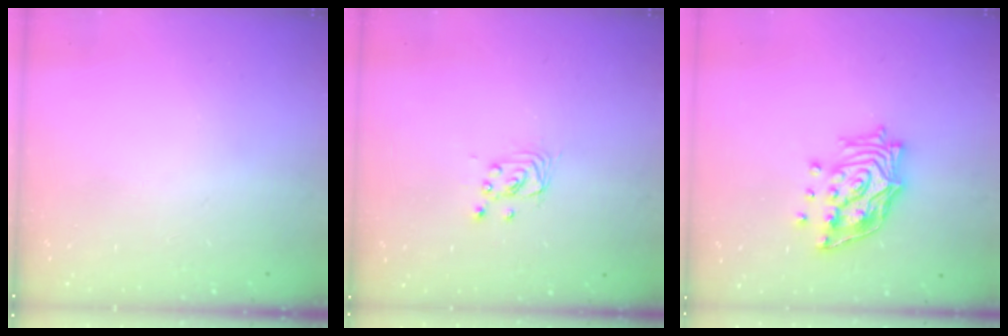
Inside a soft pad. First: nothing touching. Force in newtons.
{"total": 2.8, "press": 2.8, "slide": 0.2}
{"total": 15.8, "press": 15.7, "slide": 1.6}